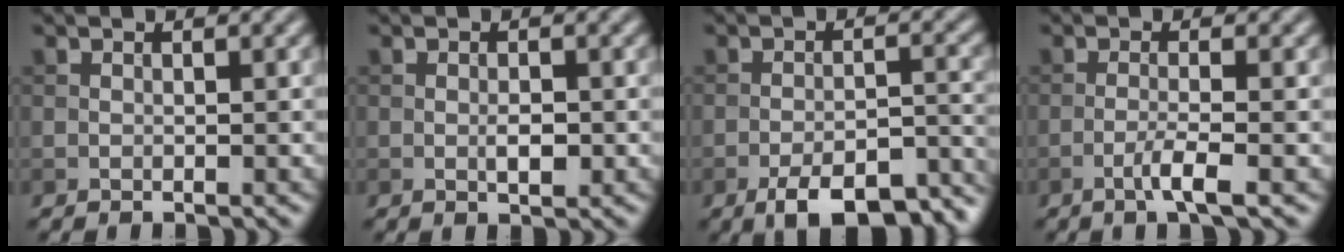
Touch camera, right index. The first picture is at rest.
{"total": 1.5, "force": [-0.3, 0.6, 1.3], "torque": [-0.023, -0.001, -0.005]}
{"total": 9.0, "force": [-6.5, 3.0, 5.5], "torque": [-0.077, -0.008, -0.096]}
{"total": 2.5, "force": [-1.1, 0.2, 2.3], "torque": [-0.039, 0.007, -0.031]}